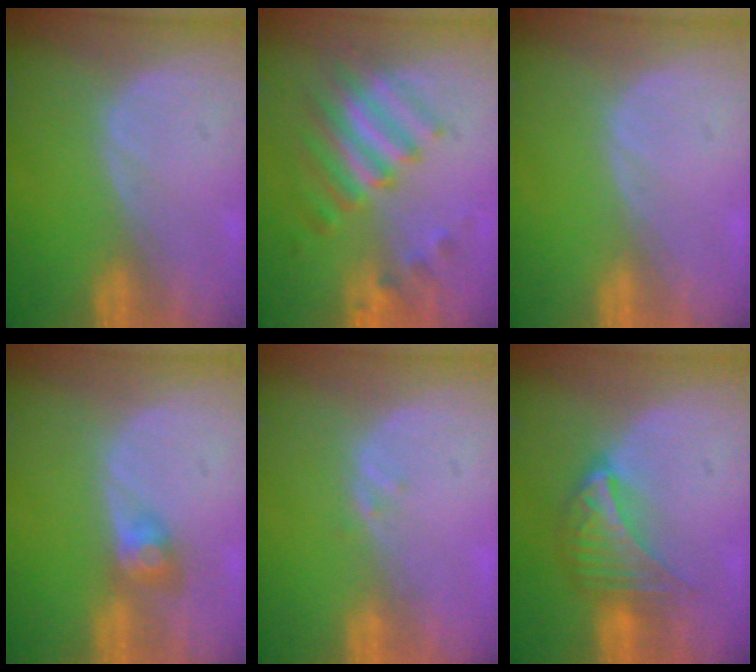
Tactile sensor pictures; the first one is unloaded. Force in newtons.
{"total": 7.6, "press": 7.5, "slide": 1.0}
{"total": 0.5, "press": 0.0, "slide": 0.5}
{"total": 3.0, "press": 2.6, "slide": 1.4}
{"total": 0.7, "press": 0.6, "slide": 0.3}
{"total": 7.2, "press": 6.3, "slide": 3.3}